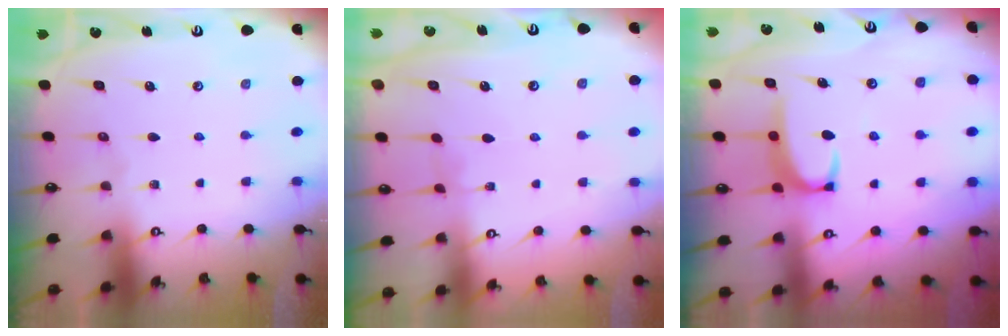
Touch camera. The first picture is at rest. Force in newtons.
{"total": 2.8, "press": 2.8, "slide": 0.3}
{"total": 3.0, "press": 3.0, "slide": 0.5}